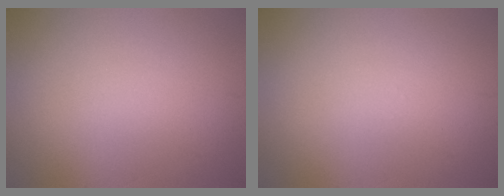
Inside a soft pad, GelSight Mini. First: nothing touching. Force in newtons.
{"total": 0.0}